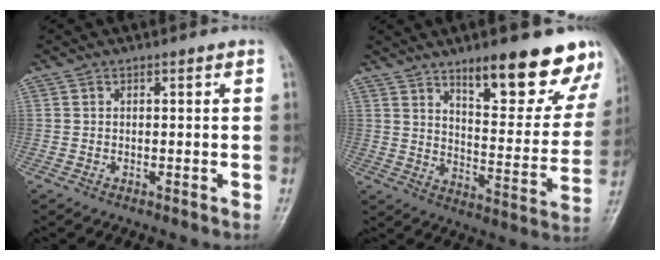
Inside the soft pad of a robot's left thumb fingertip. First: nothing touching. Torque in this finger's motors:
{"motor_torque": [1.84, 1.70, 1.25, -1.52, 0.09]}